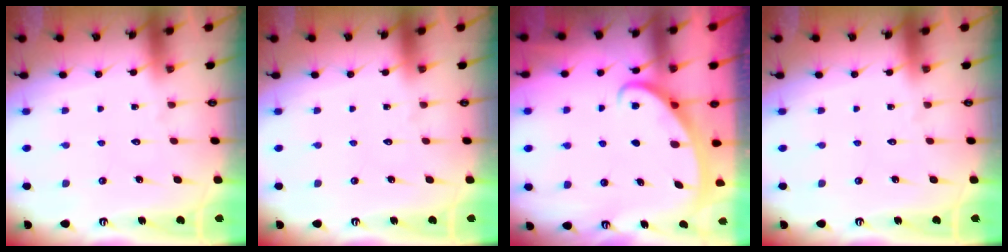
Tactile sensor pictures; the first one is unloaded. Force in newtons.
{"total": 0.0}
{"total": 2.5, "press": 2.5, "slide": 0.3}
{"total": 0.0}